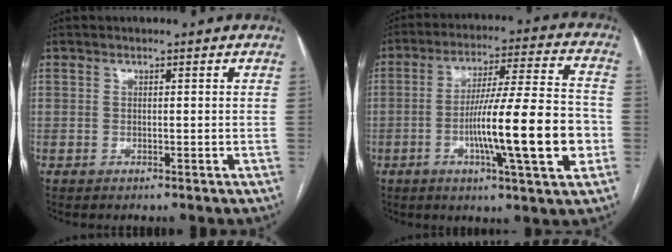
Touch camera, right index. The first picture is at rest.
{"total": 17.1, "force": [-4.1, 0.8, 16.6], "torque": [-0.271, 0.001, -0.065]}